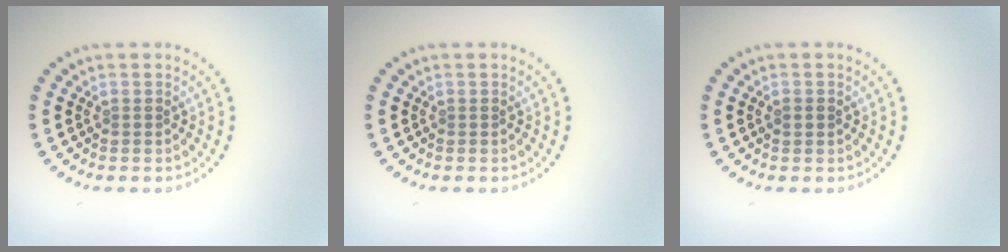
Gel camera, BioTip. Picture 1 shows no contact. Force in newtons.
{"total": 0.0}
{"total": 1.1, "press": 1.1, "slide": 0.1}